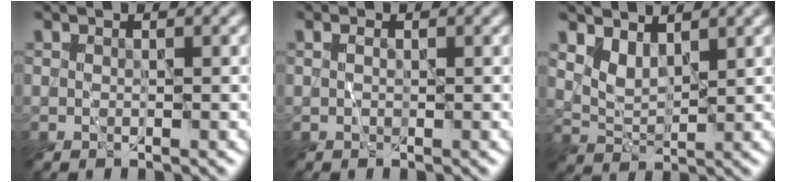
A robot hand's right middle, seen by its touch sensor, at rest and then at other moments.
{"total": 0.7, "force": [0.1, 0.5, 0.5], "torque": [-0.012, 0.000, 0.000]}
{"total": 2.6, "force": [1.7, 1.3, 1.5], "torque": [-0.036, -0.009, 0.039]}